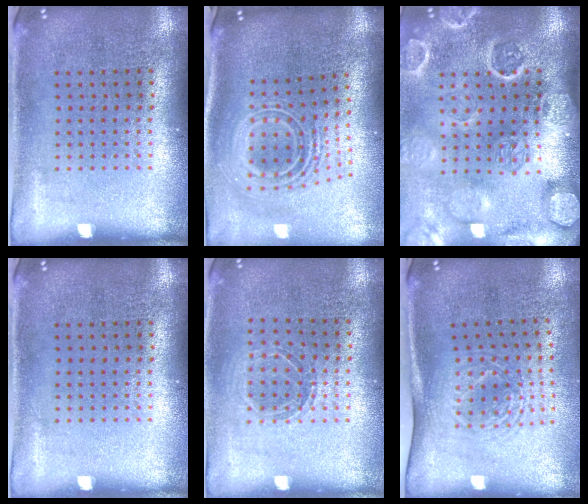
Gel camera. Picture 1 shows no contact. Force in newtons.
{"total": 2.7, "press": 1.8, "slide": 1.9}
{"total": 3.9, "press": 3.4, "slide": 2.0}
{"total": 0.0}
{"total": 1.1, "press": 1.0, "slide": 0.3}
{"total": 1.6, "press": 1.3, "slide": 1.0}